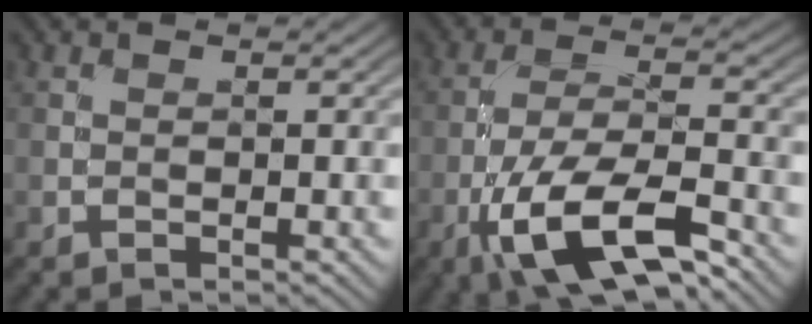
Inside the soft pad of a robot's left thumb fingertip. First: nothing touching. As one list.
[{"total": 12.0, "force": [-6.6, 3.9, 9.2], "torque": [-0.181, -0.005, -0.131]}]